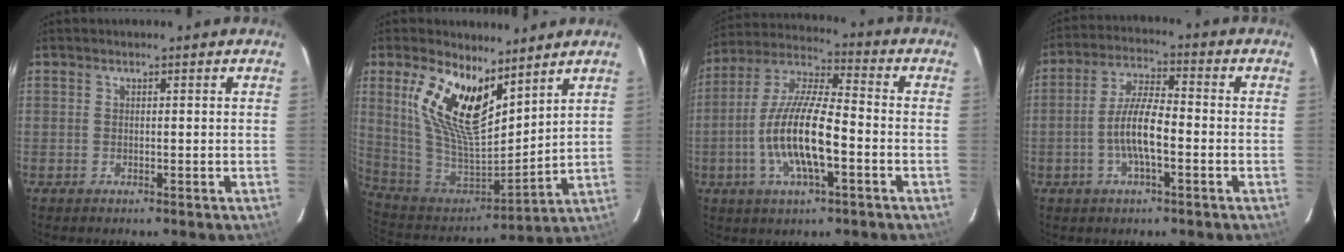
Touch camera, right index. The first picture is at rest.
{"total": 17.6, "force": [9.9, 7.8, 12.3], "torque": [-0.250, 0.001, 0.201]}
{"total": 14.8, "force": [-4.2, 4.0, 13.7], "torque": [-0.275, -0.004, -0.082]}
{"total": 8.2, "force": [-2.4, 2.1, 7.6], "torque": [-0.153, 0.005, -0.046]}